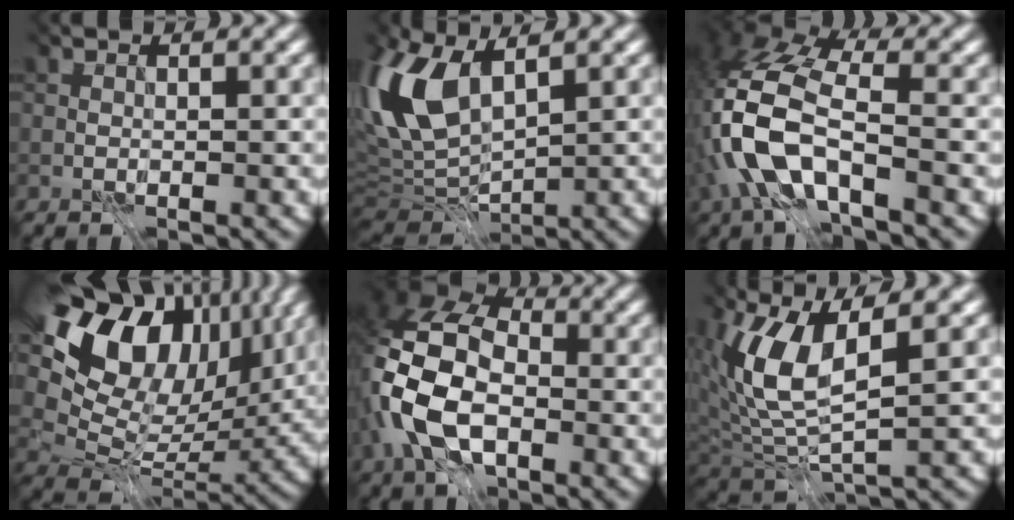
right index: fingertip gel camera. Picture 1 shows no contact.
{"total": 9.0, "force": [1.4, 4.5, 7.7], "torque": [-0.211, -0.001, 0.046]}
{"total": 8.7, "force": [-4.9, 3.3, 6.4], "torque": [-0.160, -0.011, -0.080]}
{"total": 12.5, "force": [6.0, 7.9, 7.7], "torque": [-0.173, 0.024, 0.137]}
{"total": 10.5, "force": [-3.7, 6.1, 7.7], "torque": [-0.190, -0.020, -0.059]}
{"total": 6.6, "force": [0.5, 2.6, 6.0], "torque": [-0.146, -0.019, 0.033]}